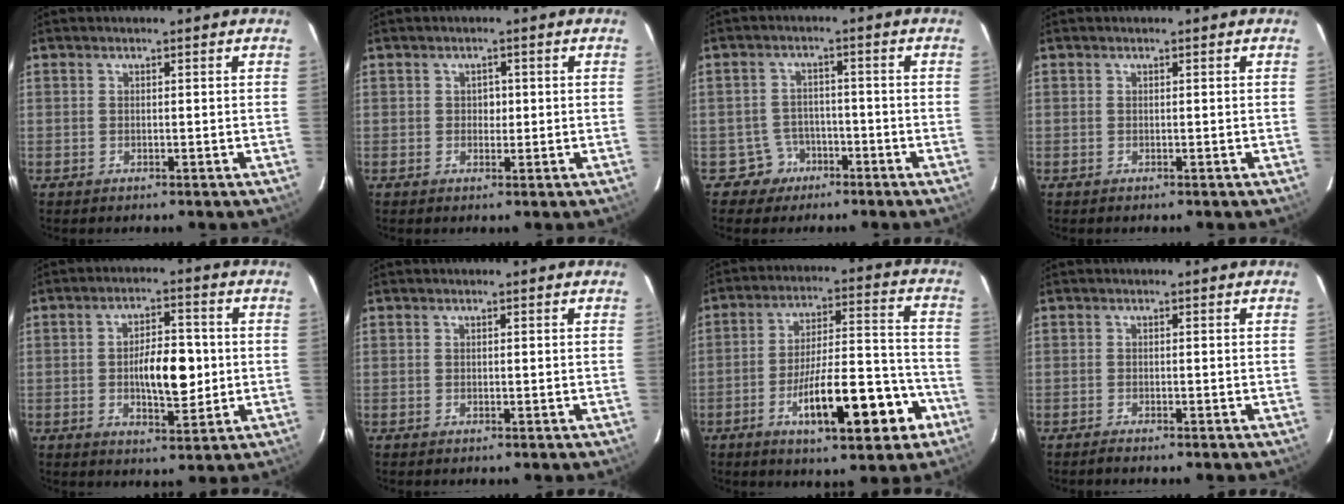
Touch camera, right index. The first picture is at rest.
{"total": 1.6, "force": [0.1, 1.2, 1.0], "torque": [-0.011, 0.003, 0.001]}
{"total": 4.1, "force": [-2.2, 3.4, -0.5], "torque": [0.012, 0.014, -0.033]}
{"total": 0.0}
{"total": 8.6, "force": [-0.5, 3.2, 7.9], "torque": [-0.133, 0.009, -0.004]}
{"total": 0.0}
{"total": 15.8, "force": [-7.1, 3.8, 13.6], "torque": [-0.215, 0.020, -0.101]}
{"total": 1.4, "force": [-1.2, -0.1, 0.7], "torque": [-0.011, -0.001, -0.017]}